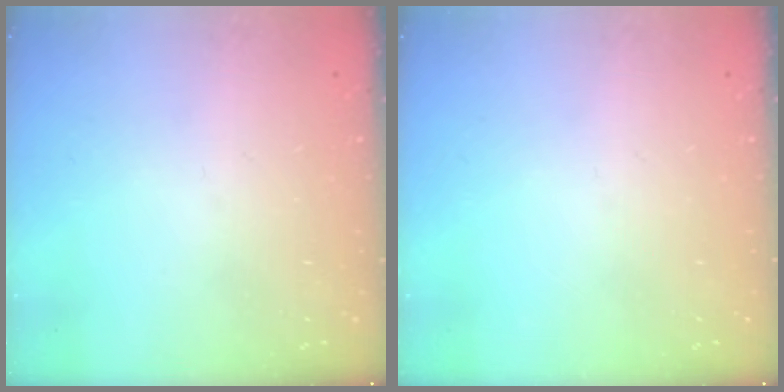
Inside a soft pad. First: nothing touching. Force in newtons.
{"total": 0.0}